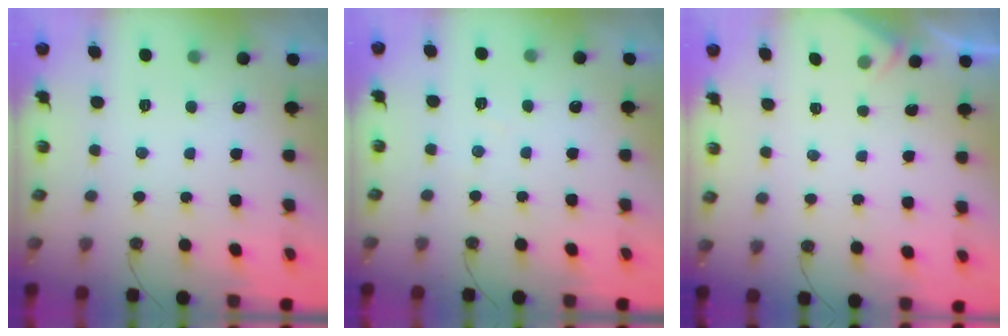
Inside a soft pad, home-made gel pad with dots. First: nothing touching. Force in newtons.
{"total": 3.6, "press": 3.6, "slide": 0.6}
{"total": 1.8, "press": 1.8, "slide": 0.4}